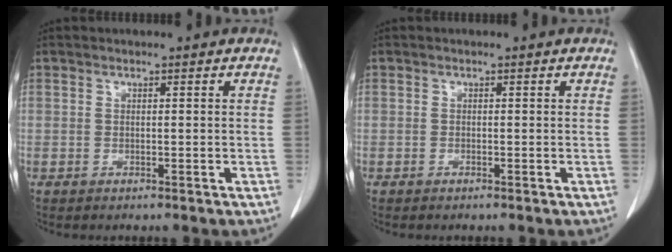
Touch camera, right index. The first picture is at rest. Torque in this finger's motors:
{"motor_torque": [-0.17, -0.10, -0.04, -0.02]}